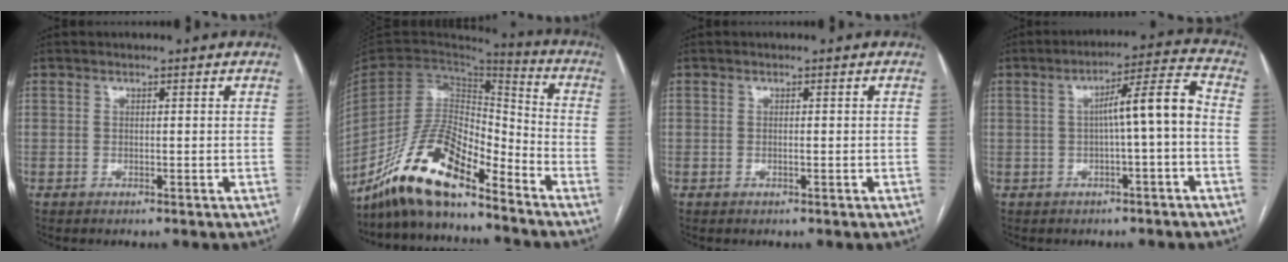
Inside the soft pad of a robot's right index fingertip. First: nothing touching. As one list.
[{"total": 15.5, "force": [-11.8, 3.9, 9.3], "torque": [-0.178, 0.012, -0.221]}, {"total": 0.0}, {"total": 7.6, "force": [-0.6, 0.2, 7.6], "torque": [-0.114, 0.025, -0.009]}]